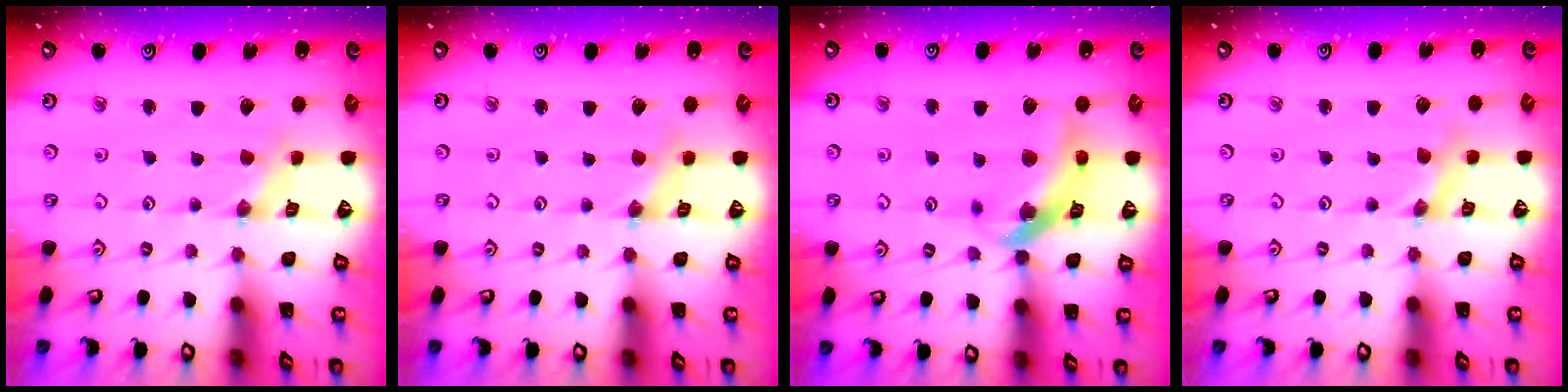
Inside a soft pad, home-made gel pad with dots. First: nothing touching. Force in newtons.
{"total": 1.1, "press": 1.0, "slide": 0.3}
{"total": 14.0, "press": 13.9, "slide": 1.7}
{"total": 1.9, "press": 1.9, "slide": 0.3}